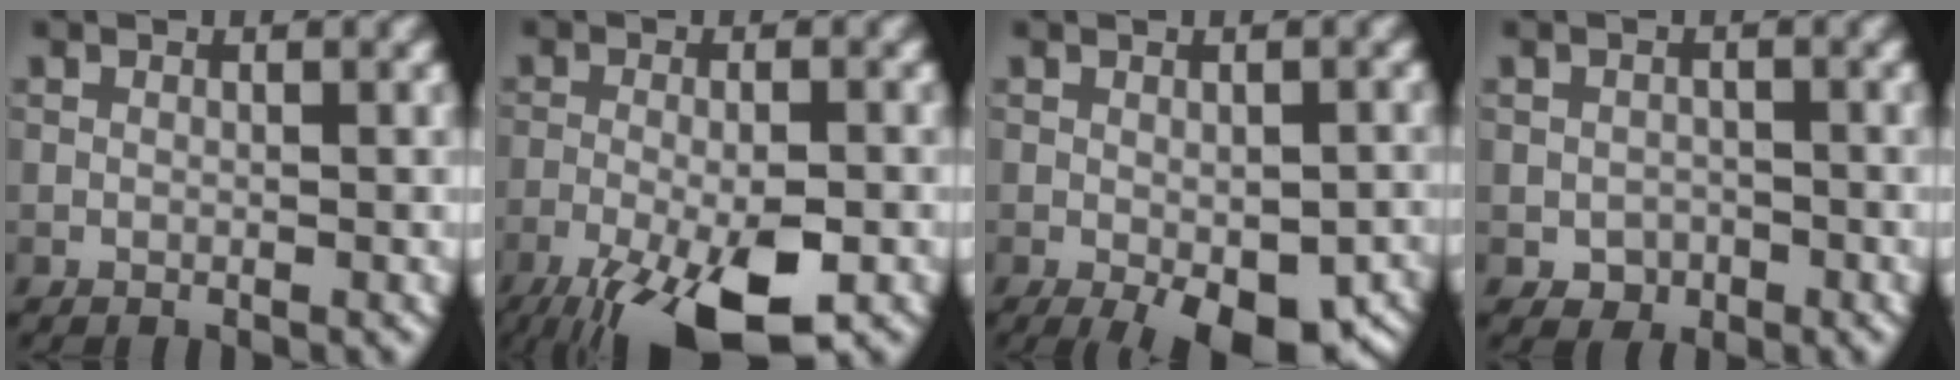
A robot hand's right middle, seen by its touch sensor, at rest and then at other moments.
{"total": 10.8, "force": [-6.2, 3.2, 8.3], "torque": [-0.159, -0.025, -0.103]}
{"total": 8.8, "force": [-4.3, 3.7, 6.7], "torque": [-0.098, -0.030, -0.040]}
{"total": 1.6, "force": [-0.6, 1.3, 0.6], "torque": [-0.007, -0.004, -0.012]}